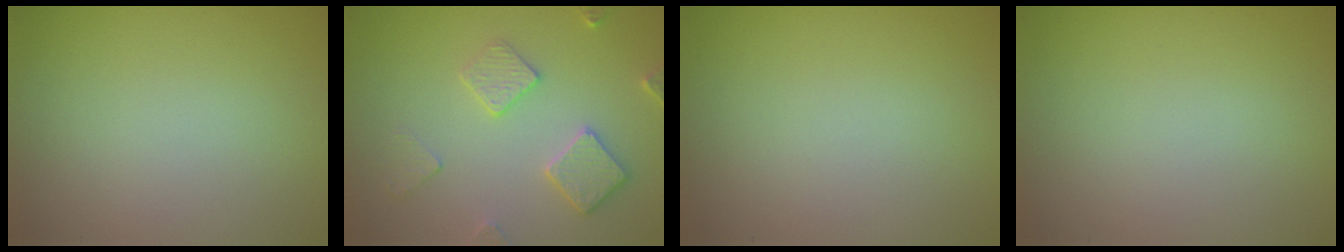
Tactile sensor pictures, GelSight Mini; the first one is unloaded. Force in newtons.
{"total": 3.4, "press": 3.0, "slide": 1.6}
{"total": 0.0}
{"total": 0.0}